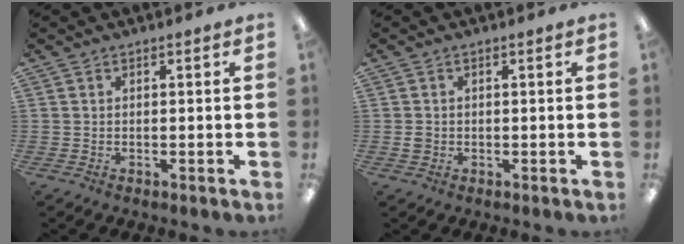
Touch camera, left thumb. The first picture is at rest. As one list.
[{"total": 1.3, "force": [0.0, 1.2, 0.6], "torque": [-0.011, 0.005, -0.002]}]